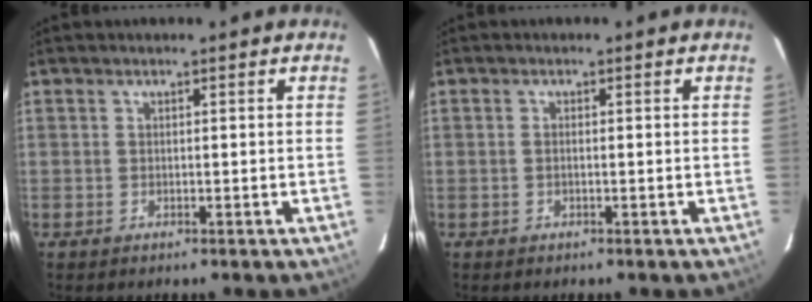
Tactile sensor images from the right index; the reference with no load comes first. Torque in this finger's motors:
{"motor_torque": [-0.14, 0.09, -0.02, 0.00]}